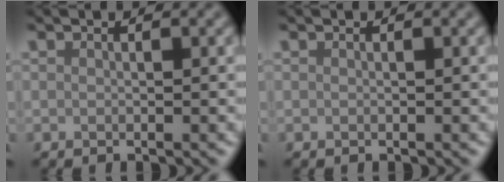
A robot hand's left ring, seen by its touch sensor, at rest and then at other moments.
{"total": 0.0}